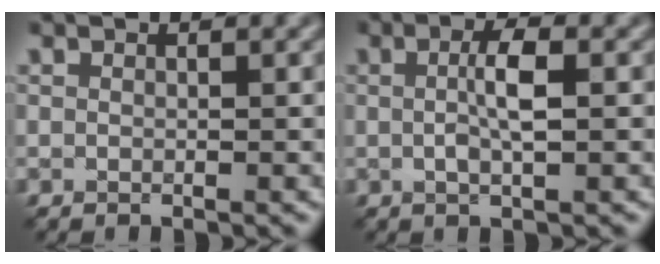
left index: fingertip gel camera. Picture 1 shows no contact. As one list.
[{"total": 3.0, "force": [0.2, 0.7, 2.9], "torque": [-0.056, 0.006, 0.001]}]